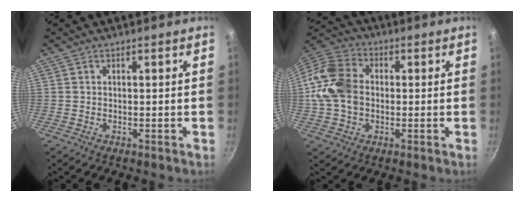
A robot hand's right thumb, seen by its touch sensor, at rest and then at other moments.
{"total": 12.8, "force": [-0.2, 9.7, 8.5], "torque": [-0.148, 0.023, -0.021]}